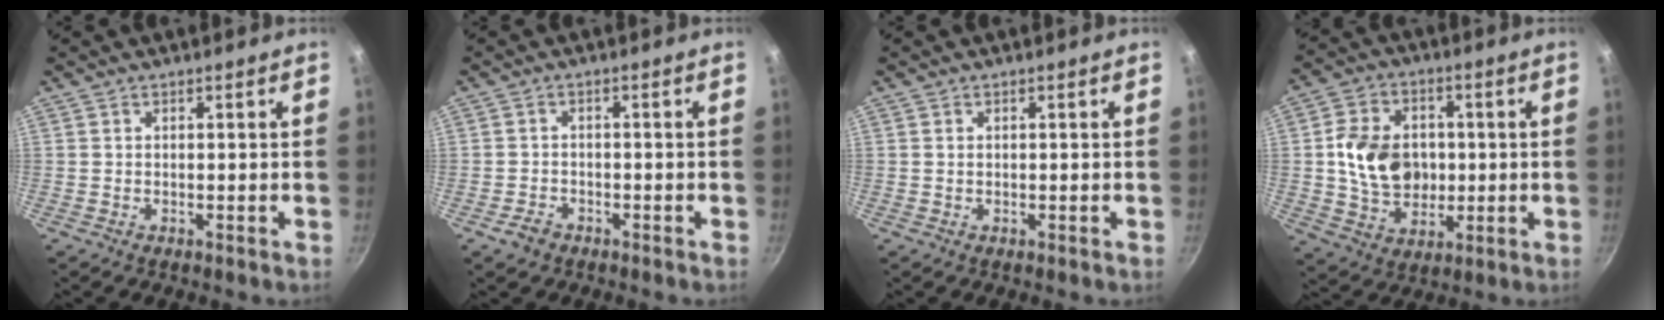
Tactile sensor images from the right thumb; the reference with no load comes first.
{"total": 3.0, "force": [-1.9, 2.0, 1.1], "torque": [-0.015, 0.021, -0.031]}
{"total": 0.5, "force": [0.1, 0.4, 0.3], "torque": [-0.003, 0.002, 0.001]}
{"total": 13.7, "force": [0.5, 10.8, 8.4], "torque": [-0.124, 0.010, 0.013]}